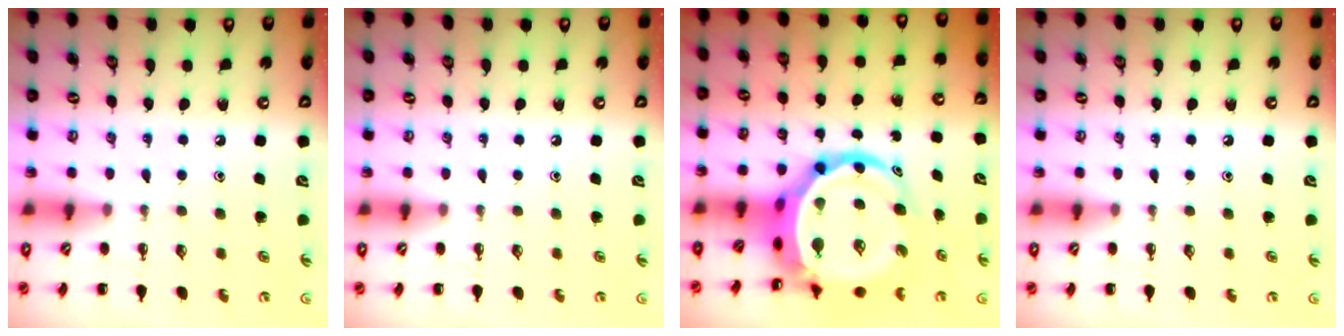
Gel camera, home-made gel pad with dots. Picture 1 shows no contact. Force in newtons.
{"total": 0.0}
{"total": 11.5, "press": 11.0, "slide": 3.1}
{"total": 0.0}